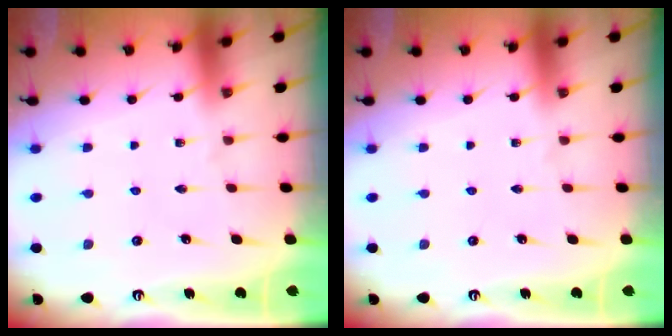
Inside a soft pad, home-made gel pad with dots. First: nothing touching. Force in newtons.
{"total": 0.0}